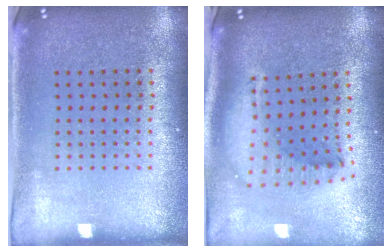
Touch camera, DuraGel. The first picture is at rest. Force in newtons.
{"total": 2.1, "press": 1.6, "slide": 1.3}